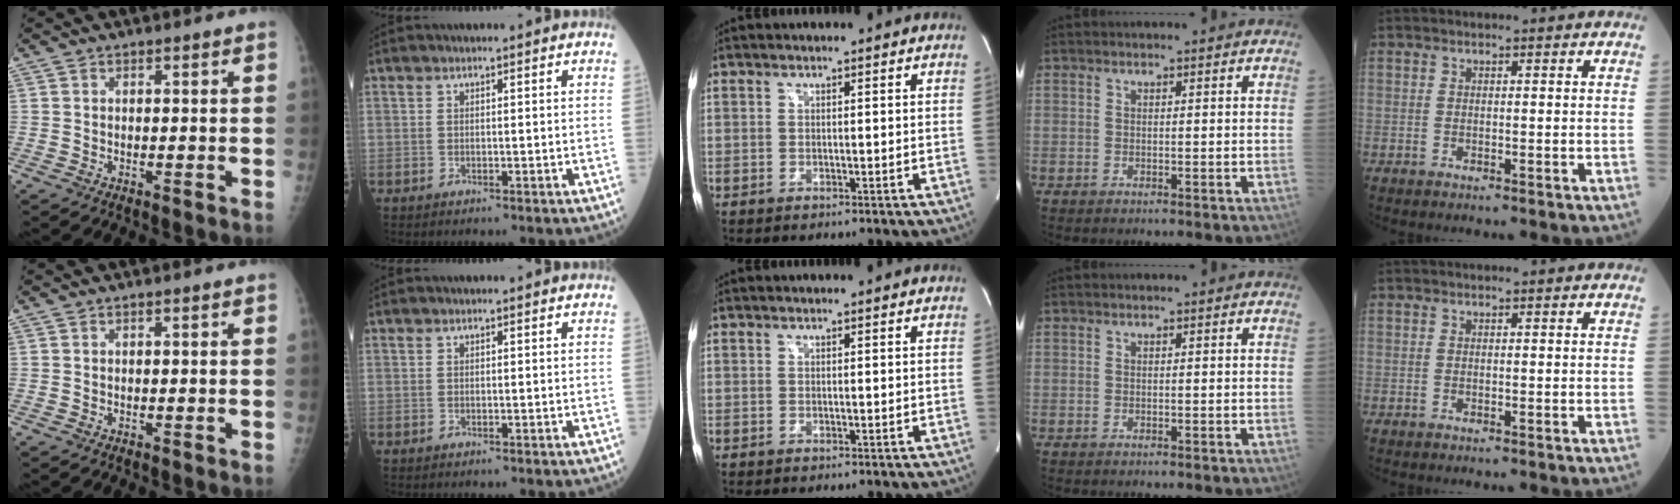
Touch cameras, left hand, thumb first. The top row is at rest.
{}